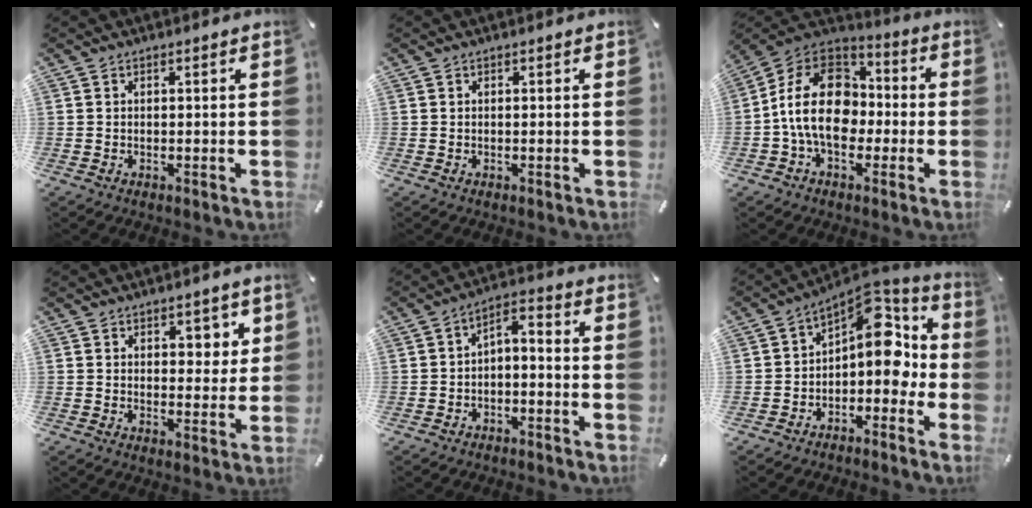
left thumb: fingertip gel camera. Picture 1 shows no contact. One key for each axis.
{"total": 0.0}
{"total": 17.6, "fx": -2.6, "fy": 12.9, "fz": 11.8, "tx": -0.238, "ty": 0.028, "tz": -0.050}
{"total": 4.5, "fx": 2.5, "fy": 3.2, "fz": 1.9, "tx": -0.007, "ty": -0.010, "tz": 0.037}
{"total": 4.3, "fx": -3.5, "fy": 1.6, "fz": 1.8, "tx": -0.028, "ty": 0.013, "tz": -0.069}
{"total": 11.3, "fx": 3.0, "fy": 7.3, "fz": 8.1, "tx": -0.091, "ty": -0.037, "tz": 0.048}